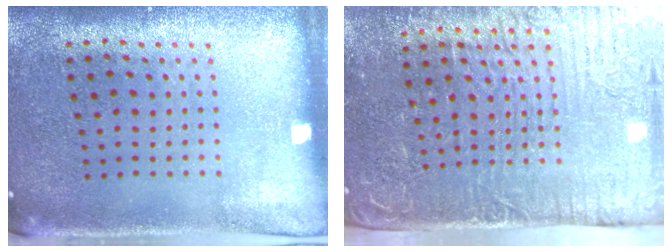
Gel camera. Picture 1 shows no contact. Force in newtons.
{"total": 5.3, "press": 4.6, "slide": 2.7}